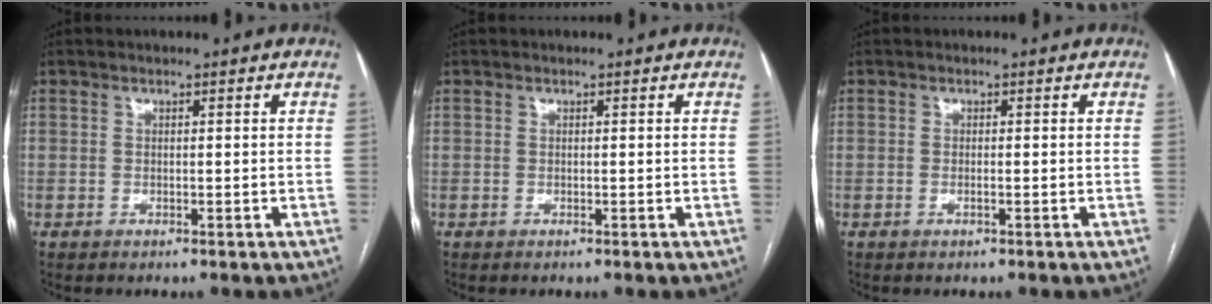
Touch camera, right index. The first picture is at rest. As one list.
[{"total": 0.0}, {"total": 0.7, "force": [-0.3, 0.0, 0.7], "torque": [-0.015, 0.000, -0.002]}]